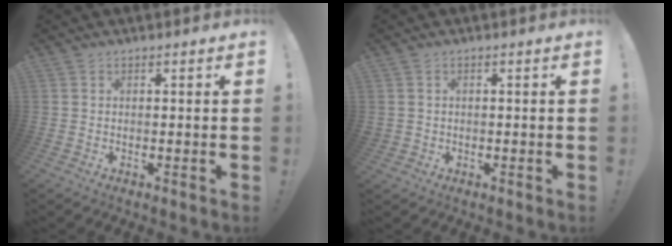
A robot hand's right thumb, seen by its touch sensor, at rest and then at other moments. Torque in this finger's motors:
{"motor_torque": [-0.42, 1.11, 1.41, -0.09, 0.13]}